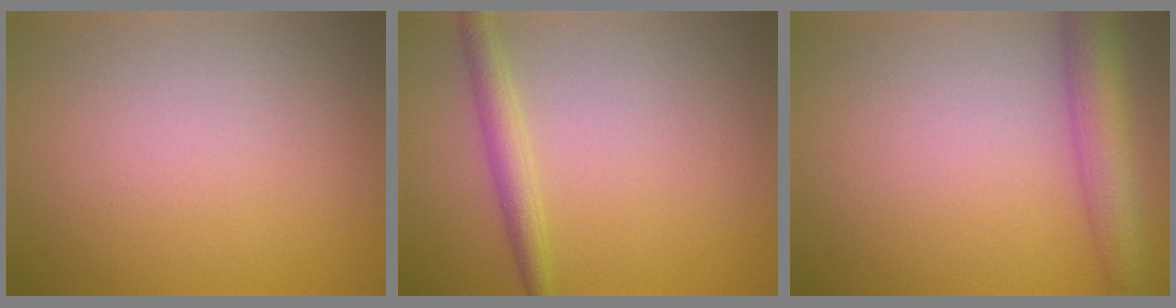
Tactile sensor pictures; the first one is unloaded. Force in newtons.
{"total": 2.4, "press": 2.4, "slide": 0.1}
{"total": 5.7, "press": 5.7, "slide": 0.2}